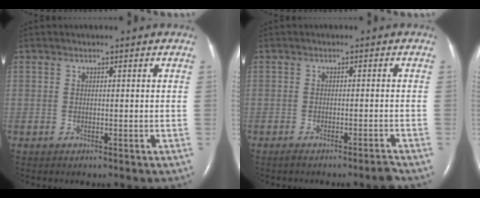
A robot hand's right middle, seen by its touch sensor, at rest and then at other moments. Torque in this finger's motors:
{"motor_torque": [-0.04, 0.05, -0.02, 0.01]}